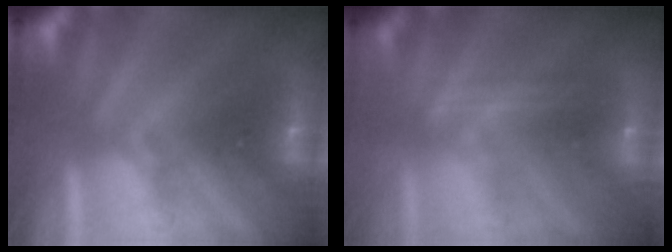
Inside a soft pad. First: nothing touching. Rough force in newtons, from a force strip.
{"total": 2.4}